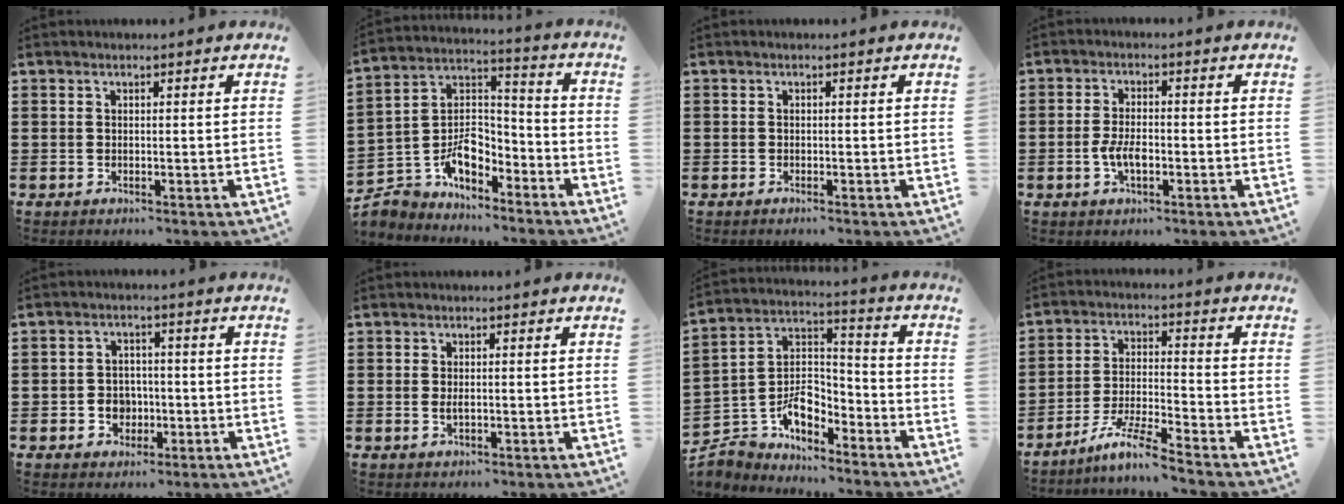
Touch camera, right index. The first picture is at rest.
{"total": 8.2, "force": [-4.7, 5.4, 3.9], "torque": [-0.090, 0.005, -0.089]}
{"total": 0.5, "force": [-0.5, 0.1, 0.1], "torque": [-0.002, 0.001, -0.011]}
{"total": 3.9, "force": [-1.1, 1.8, 3.3], "torque": [-0.080, -0.002, -0.026]}
{"total": 3.6, "force": [-1.2, 3.2, 1.3], "torque": [-0.033, 0.006, -0.026]}
{"total": 1.6, "force": [-0.2, 0.7, 1.5], "torque": [-0.028, 0.000, -0.004]}
{"total": 7.6, "force": [-4.6, 5.0, 3.5], "torque": [-0.083, 0.003, -0.088]}
{"total": 7.0, "force": [-6.0, -0.3, 3.6], "torque": [-0.088, -0.013, -0.119]}